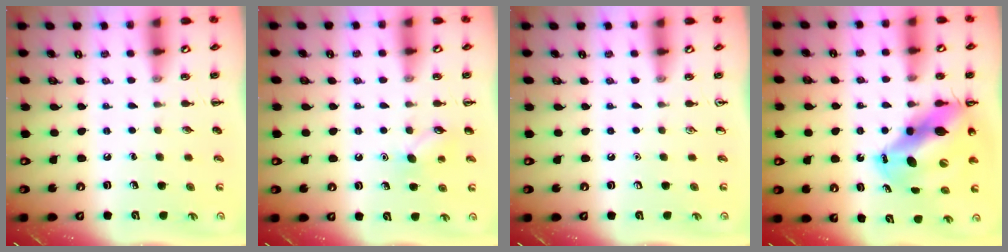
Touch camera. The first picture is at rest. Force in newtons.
{"total": 7.1, "press": 7.1, "slide": 1.1}
{"total": 0.0}
{"total": 12.9, "press": 12.3, "slide": 3.9}